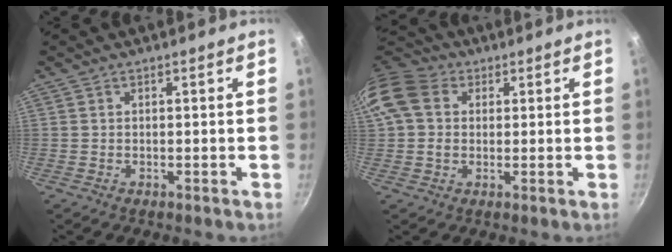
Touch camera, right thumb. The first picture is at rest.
{"total": 12.6, "force": [2.9, 10.1, 6.9], "torque": [-0.138, 0.020, 0.040]}